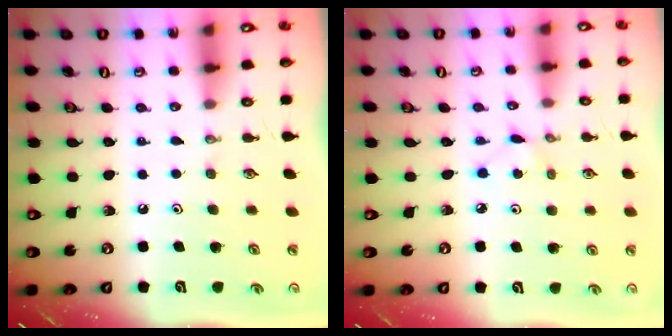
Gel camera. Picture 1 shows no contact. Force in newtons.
{"total": 2.9, "press": 2.9, "slide": 0.3}